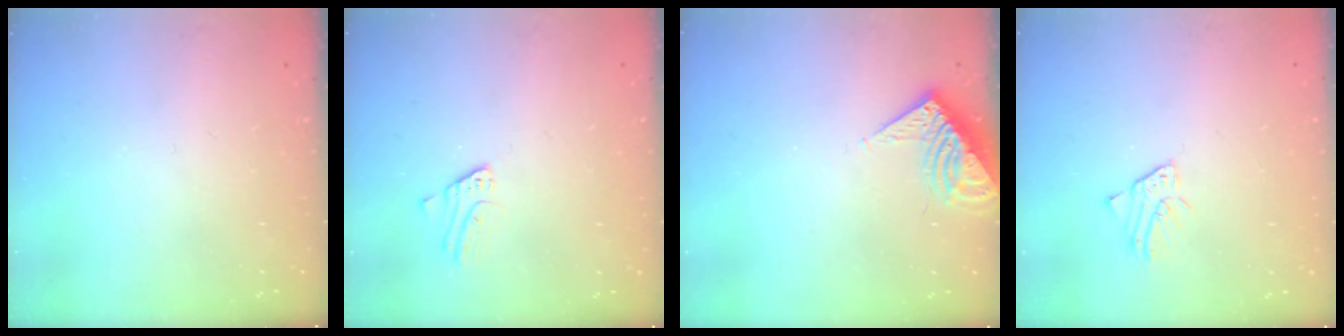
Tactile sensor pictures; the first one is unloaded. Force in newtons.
{"total": 2.0, "press": 2.0, "slide": 0.1}
{"total": 7.6, "press": 7.5, "slide": 0.9}
{"total": 1.5, "press": 1.5, "slide": 0.1}